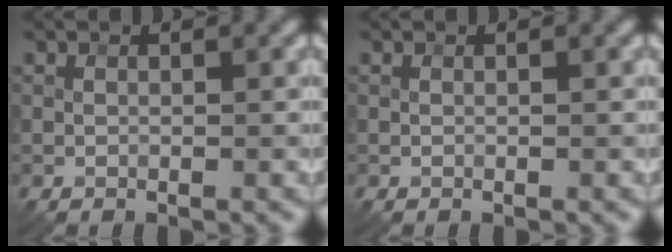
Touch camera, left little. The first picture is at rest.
{"total": 0.0}